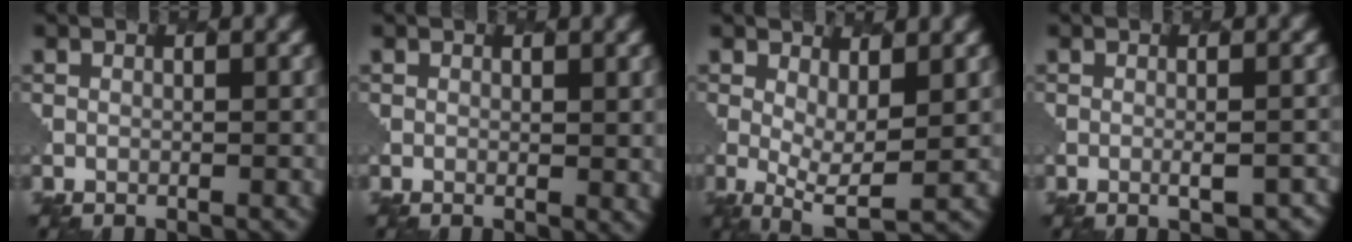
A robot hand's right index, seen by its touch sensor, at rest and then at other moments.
{"total": 1.4, "force": [0.5, 0.3, 1.2], "torque": [-0.016, -0.005, 0.008]}
{"total": 3.6, "force": [0.7, 1.2, 3.4], "torque": [-0.062, -0.011, 0.013]}
{"total": 2.4, "force": [-0.9, 0.8, 2.1], "torque": [-0.033, -0.001, -0.007]}